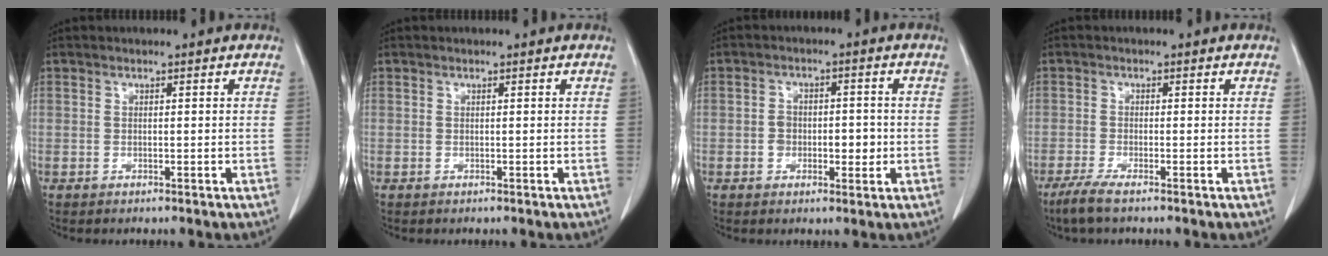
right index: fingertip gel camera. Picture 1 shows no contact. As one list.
[{"total": 0.0}, {"total": 4.8, "force": [-0.9, 3.1, 3.6], "torque": [-0.050, 0.012, -0.010]}, {"total": 2.9, "force": [-2.1, 0.0, 2.0], "torque": [-0.048, -0.008, -0.047]}]